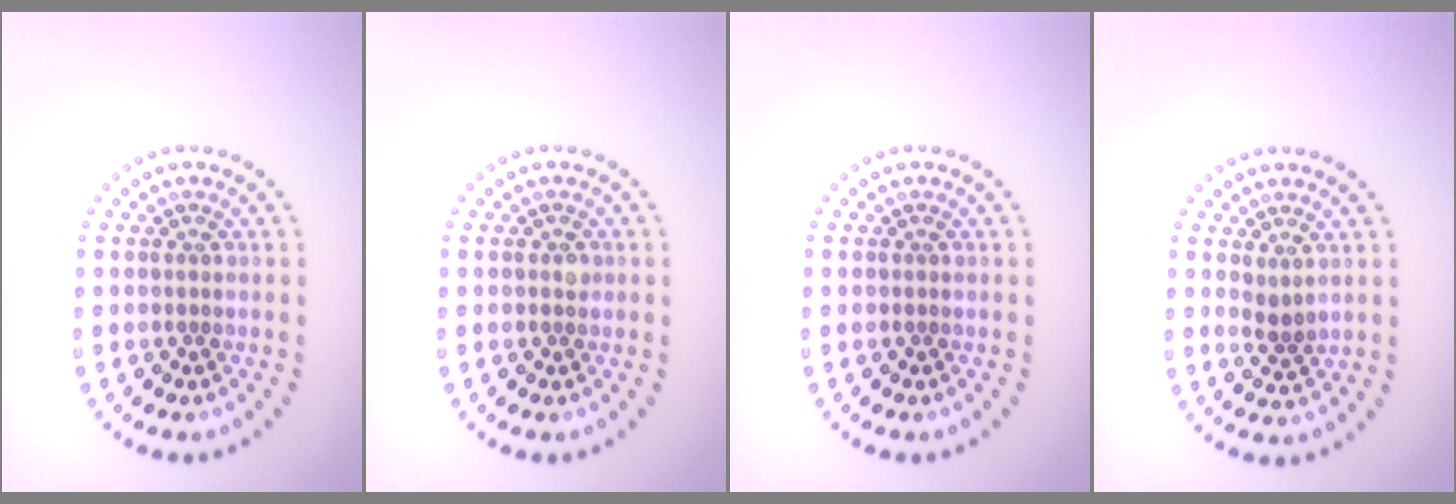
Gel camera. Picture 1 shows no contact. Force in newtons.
{"total": 0.5, "press": 0.5, "slide": 0.3}
{"total": 0.0}
{"total": 1.3, "press": 1.1, "slide": 0.7}